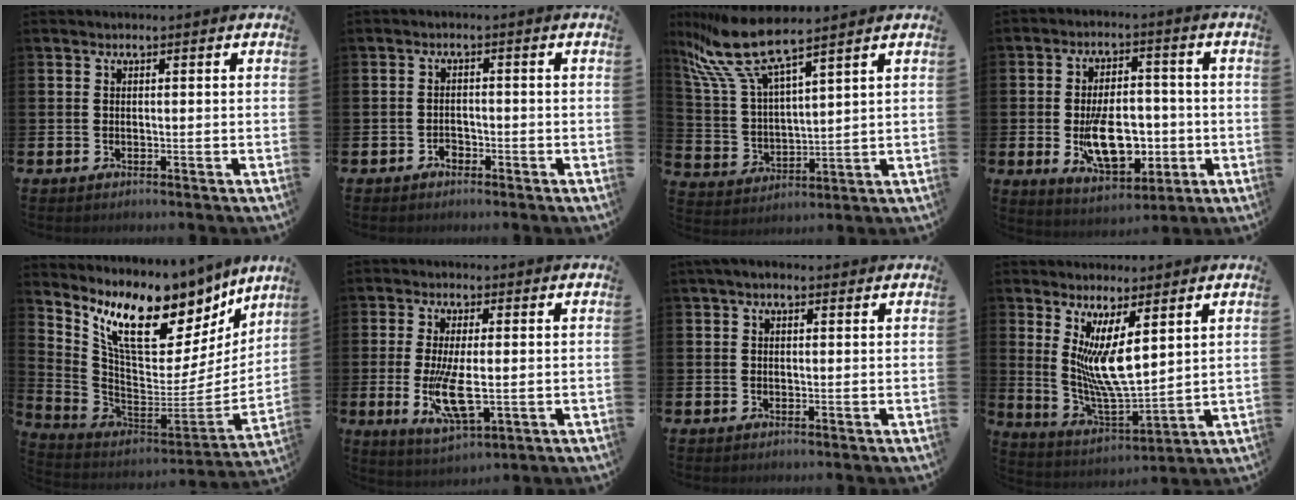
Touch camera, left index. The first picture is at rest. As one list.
[{"total": 1.4, "force": [-1.1, 0.9, 0.3], "torque": [-0.013, 0.003, -0.022]}, {"total": 9.4, "force": [8.2, 1.1, 4.6], "torque": [-0.128, -0.036, 0.145]}, {"total": 9.5, "force": [-1.9, 5.4, 7.6], "torque": [-0.120, 0.005, -0.034]}, {"total": 10.8, "force": [8.2, 4.4, 5.6], "torque": [-0.144, -0.069, 0.143]}, {"total": 8.0, "force": [-0.5, 2.9, 7.4], "torque": [-0.137, -0.012, -0.008]}, {"total": 1.4, "force": [0.6, 0.8, 1.0], "torque": [-0.019, 0.008, 0.010]}, {"total": 7.9, "force": [3.8, 1.7, 6.6], "torque": [-0.131, -0.027, 0.068]}]